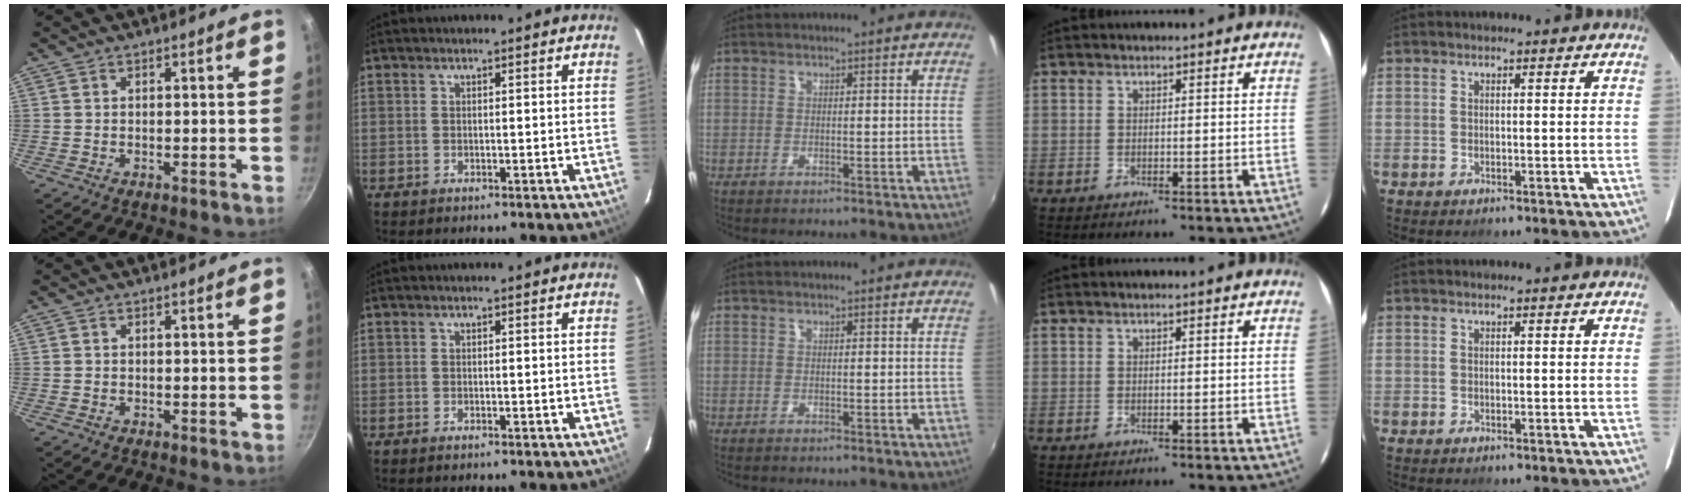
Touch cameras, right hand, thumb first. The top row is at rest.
{}